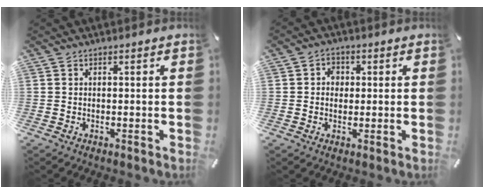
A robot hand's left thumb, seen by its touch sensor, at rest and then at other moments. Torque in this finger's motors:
{"motor_torque": [-0.08, 0.00, 0.08, 0.18, 0.00]}